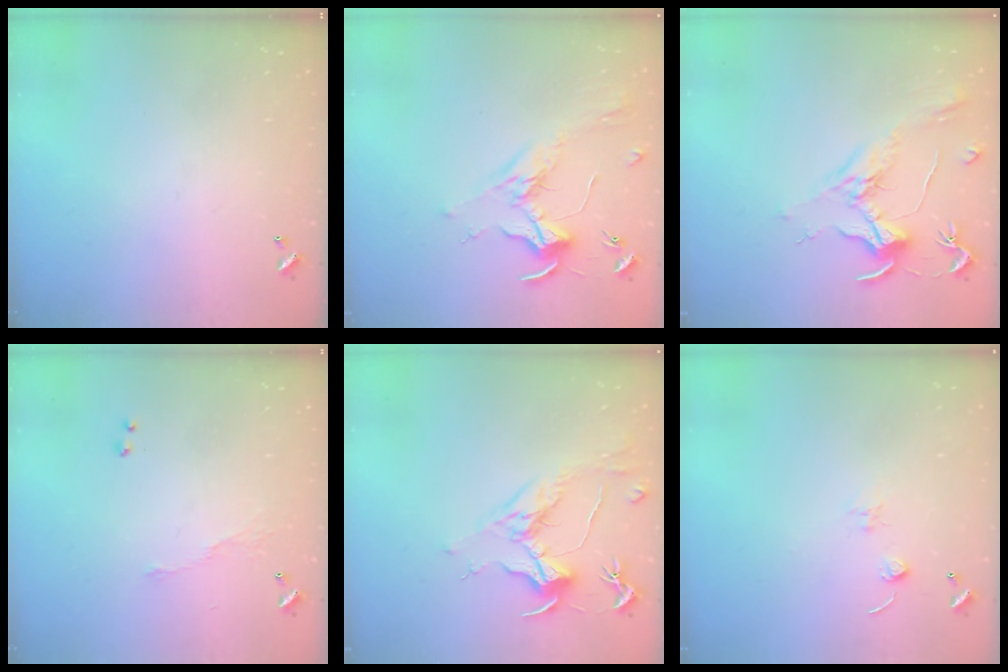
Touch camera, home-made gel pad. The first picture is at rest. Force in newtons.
{"total": 1.9, "press": 1.8, "slide": 0.8}
{"total": 1.8, "press": 1.6, "slide": 0.8}
{"total": 5.9, "press": 5.8, "slide": 1.0}
{"total": 1.6, "press": 1.3, "slide": 0.8}
{"total": 0.0}